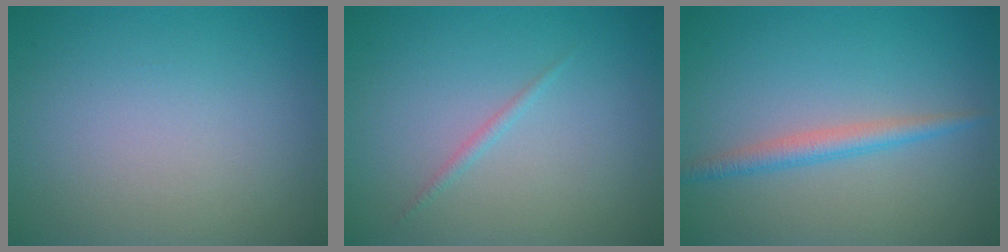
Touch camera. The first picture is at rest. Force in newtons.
{"total": 0.7, "press": 0.7, "slide": 0.1}
{"total": 2.1, "press": 2.1, "slide": 0.0}